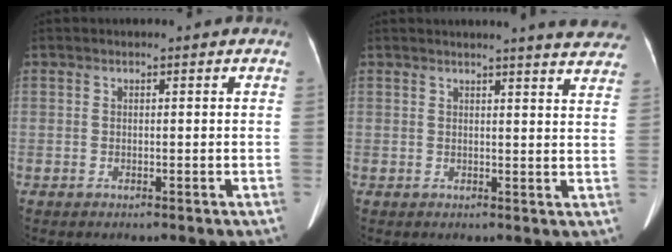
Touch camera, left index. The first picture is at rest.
{"total": 12.2, "force": [11.2, 1.0, 4.6], "torque": [-0.040, -0.029, 0.104]}